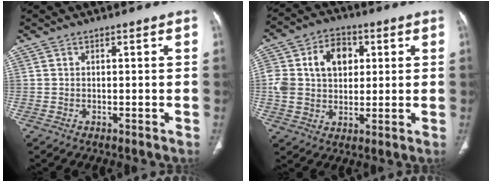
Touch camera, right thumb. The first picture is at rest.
{"total": 13.5, "force": [3.1, 9.9, 8.6], "torque": [-0.134, 0.009, 0.056]}